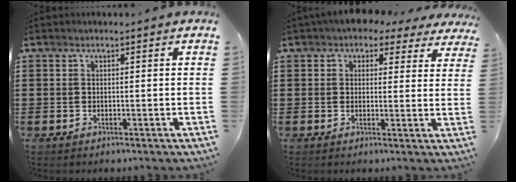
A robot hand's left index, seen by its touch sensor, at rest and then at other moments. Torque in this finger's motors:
{"motor_torque": [1.08, -1.06, 0.44, 0.15]}